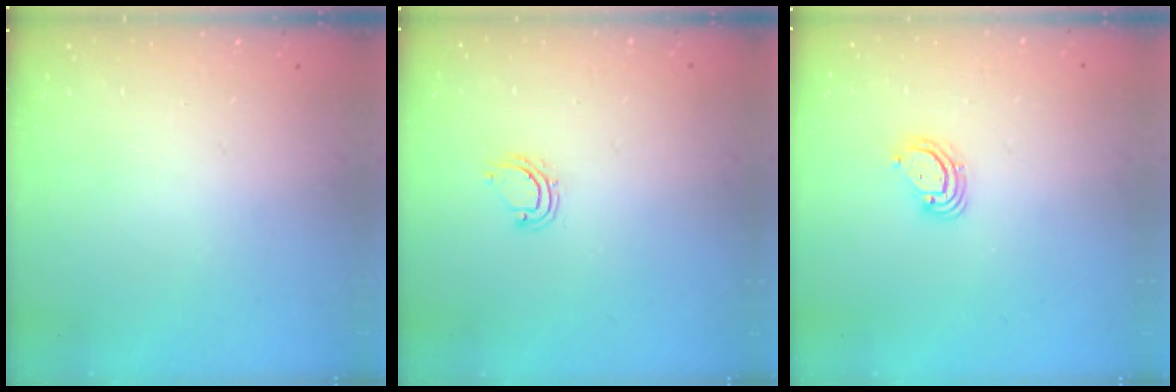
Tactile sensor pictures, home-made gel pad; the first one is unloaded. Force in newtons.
{"total": 5.0, "press": 5.0, "slide": 0.2}
{"total": 3.6, "press": 3.6, "slide": 0.3}